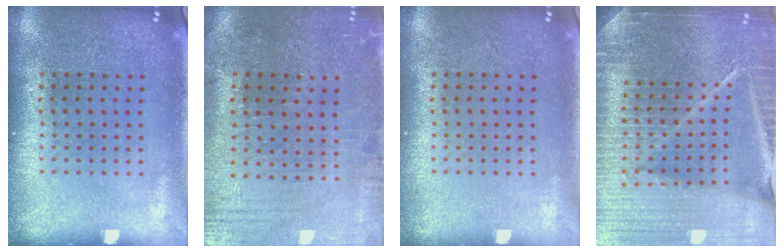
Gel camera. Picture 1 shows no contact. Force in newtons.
{"total": 0.6, "press": 0.5, "slide": 0.3}
{"total": 0.0}
{"total": 5.8, "press": 5.0, "slide": 2.8}